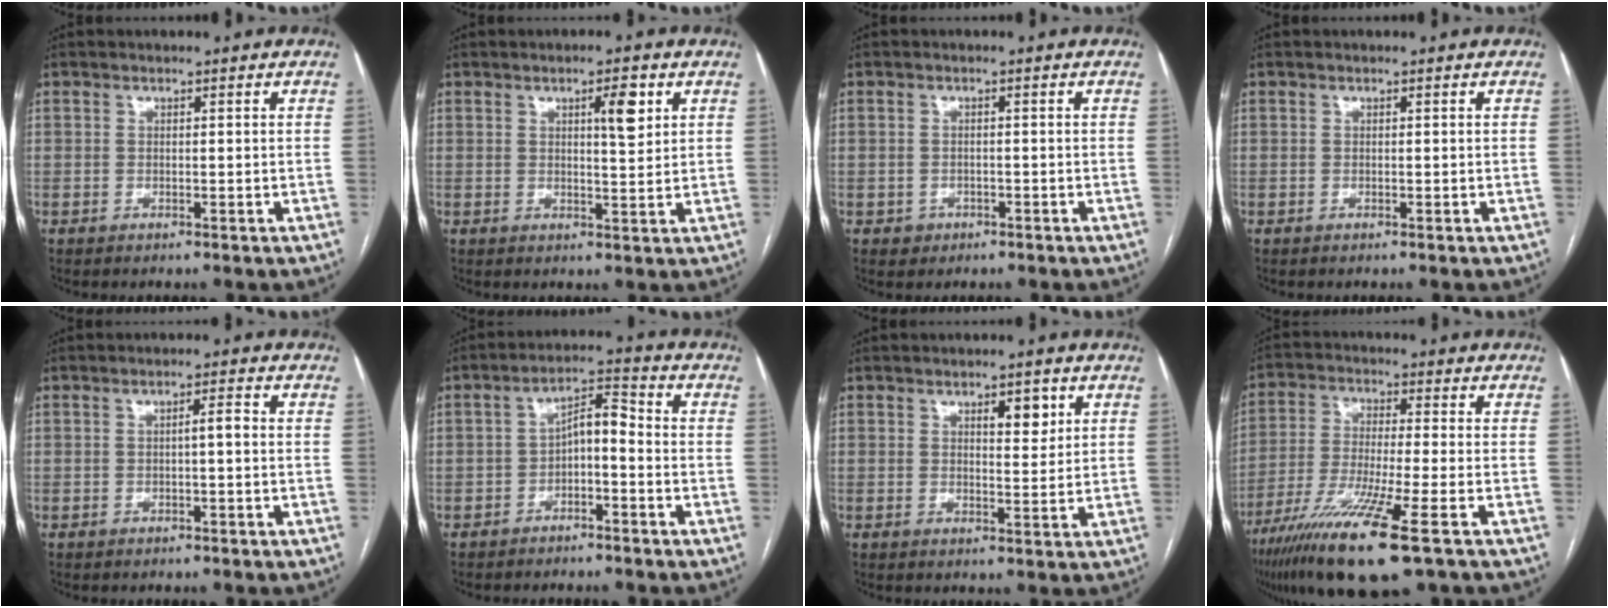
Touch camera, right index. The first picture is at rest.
{"total": 4.5, "force": [1.9, 0.8, 4.0], "torque": [-0.059, -0.002, 0.030]}
{"total": 2.0, "force": [-0.9, 1.7, 0.2], "torque": [0.002, 0.008, -0.010]}
{"total": 0.0}
{"total": 1.8, "force": [-0.1, 0.2, 1.7], "torque": [-0.026, 0.005, -0.001]}
{"total": 5.3, "force": [-1.6, 2.1, 4.6], "torque": [-0.082, 0.027, -0.029]}
{"total": 3.9, "force": [1.9, 1.4, 3.2], "torque": [-0.044, -0.004, 0.028]}
{"total": 14.8, "force": [-8.6, 0.2, 12.0], "torque": [-0.243, -0.041, -0.157]}